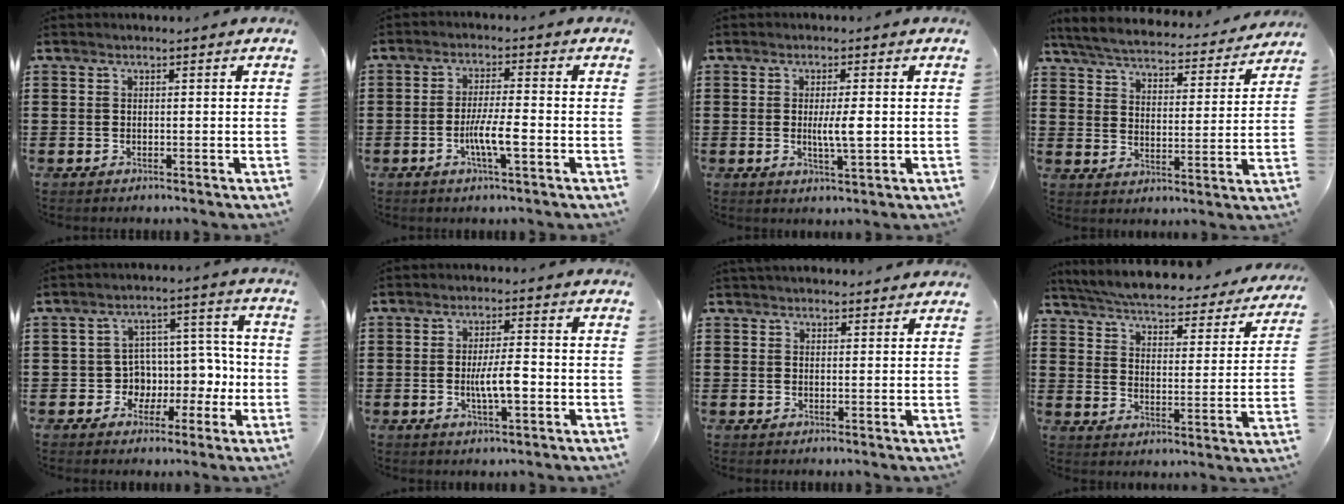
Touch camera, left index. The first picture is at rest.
{"total": 5.4, "force": [-1.7, 0.8, 5.1], "torque": [-0.100, -0.002, -0.035]}
{"total": 4.0, "force": [0.0, 0.7, 4.0], "torque": [-0.078, -0.006, -0.004]}
{"total": 5.0, "force": [4.9, 0.1, 1.0], "torque": [-0.045, -0.037, 0.081]}
{"total": 6.3, "force": [-0.7, 6.0, 2.0], "torque": [-0.054, -0.003, -0.008]}
{"total": 5.2, "force": [-1.0, 1.3, 4.9], "torque": [-0.099, 0.000, -0.023]}
{"total": 2.1, "force": [2.0, 0.8, 0.0], "torque": [-0.006, 0.002, 0.038]}
{"total": 4.9, "force": [4.7, -0.2, 1.5], "torque": [-0.055, -0.039, 0.074]}